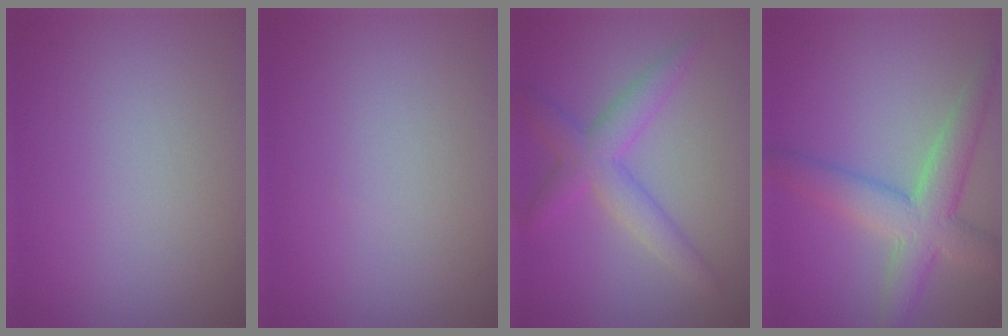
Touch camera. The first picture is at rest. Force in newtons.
{"total": 0.0}
{"total": 4.0, "press": 4.0, "slide": 0.1}
{"total": 5.5, "press": 5.5, "slide": 0.2}